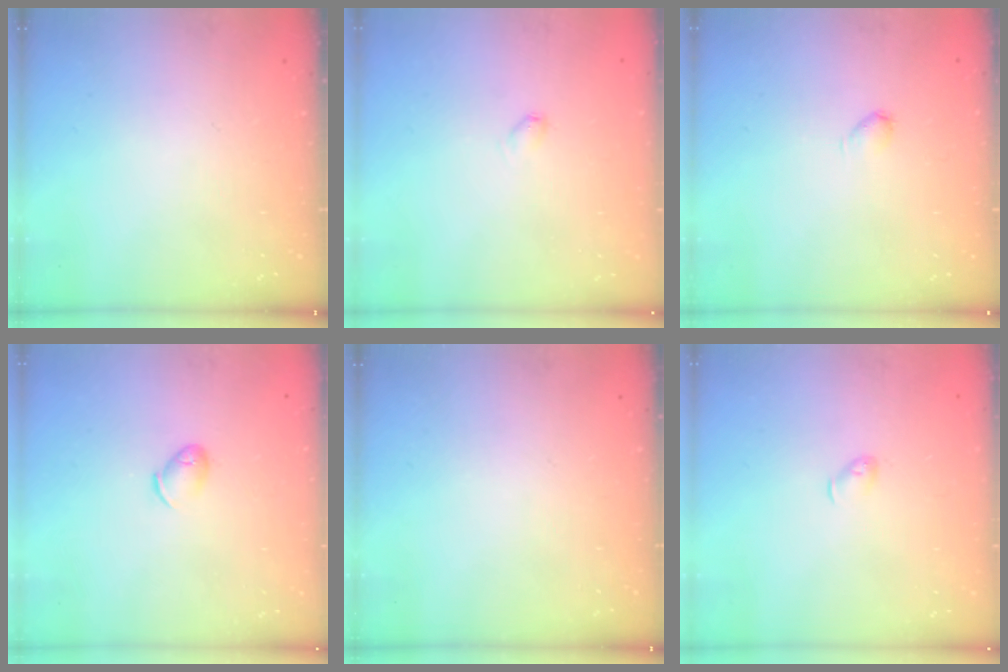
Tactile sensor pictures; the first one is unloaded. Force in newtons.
{"total": 2.7, "press": 2.7, "slide": 0.4}
{"total": 2.3, "press": 2.3, "slide": 0.4}
{"total": 5.8, "press": 5.8, "slide": 1.0}
{"total": 0.0}
{"total": 3.6, "press": 3.5, "slide": 0.8}